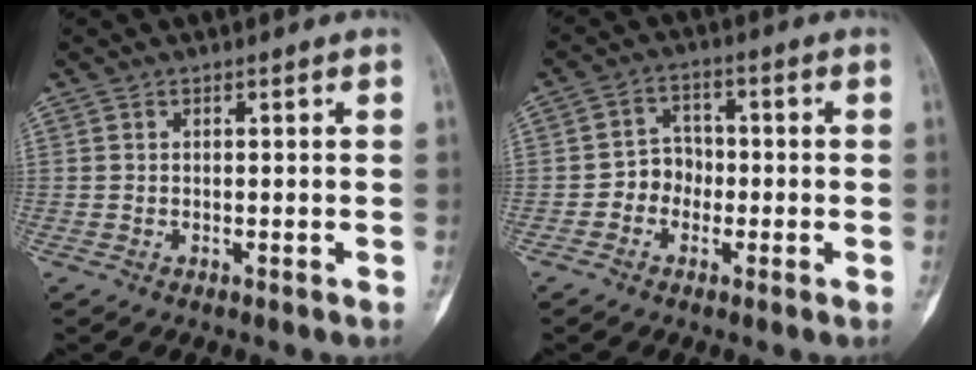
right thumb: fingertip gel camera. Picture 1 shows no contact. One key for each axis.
{"total": 5.0, "fx": -1.4, "fy": 4.4, "fz": 2.0, "tx": -0.004, "ty": 0.020, "tz": -0.036}